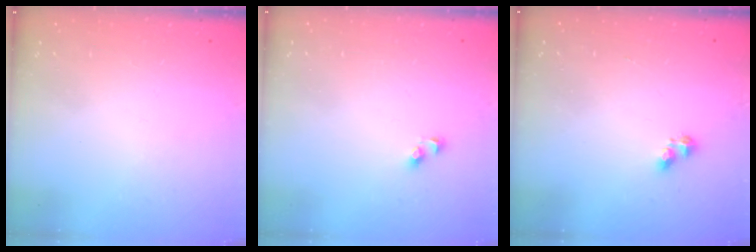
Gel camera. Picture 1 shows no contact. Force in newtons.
{"total": 2.3, "press": 2.3, "slide": 0.2}
{"total": 3.2, "press": 3.2, "slide": 0.5}